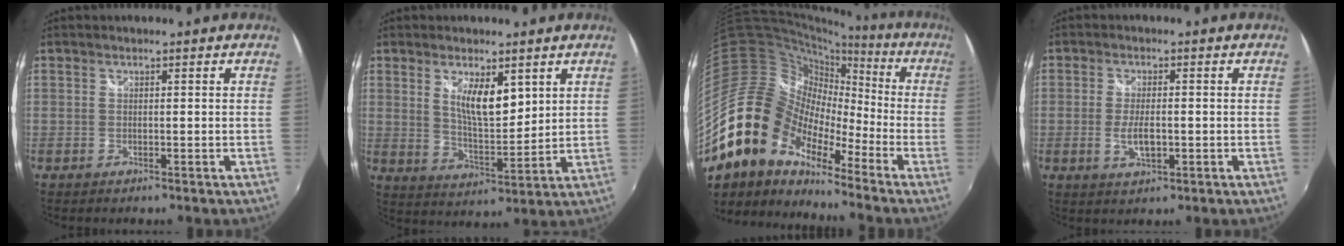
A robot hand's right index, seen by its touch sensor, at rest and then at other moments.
{"total": 8.4, "force": [3.6, 3.1, 6.8], "torque": [-0.115, -0.007, 0.068]}
{"total": 17.6, "force": [-12.2, 10.0, 7.7], "torque": [-0.147, 0.000, -0.243]}
{"total": 4.6, "force": [-1.0, 1.8, 4.1], "torque": [-0.082, -0.006, -0.017]}